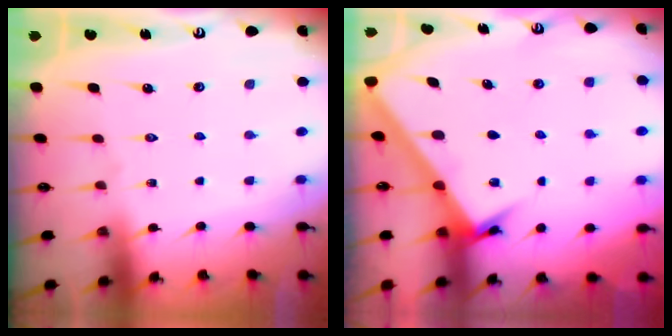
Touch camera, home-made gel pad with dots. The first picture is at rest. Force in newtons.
{"total": 3.8, "press": 3.8, "slide": 0.4}